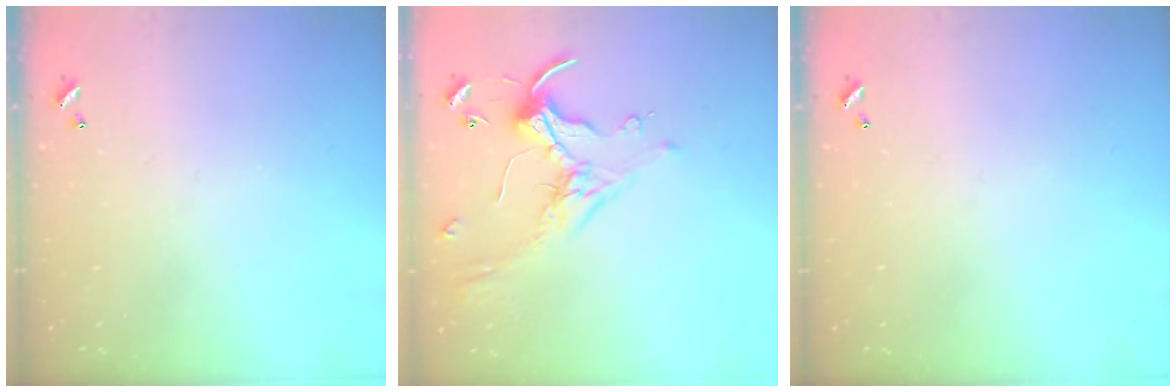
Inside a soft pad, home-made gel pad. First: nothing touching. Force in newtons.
{"total": 0.9, "press": 0.5, "slide": 0.7}
{"total": 0.0}